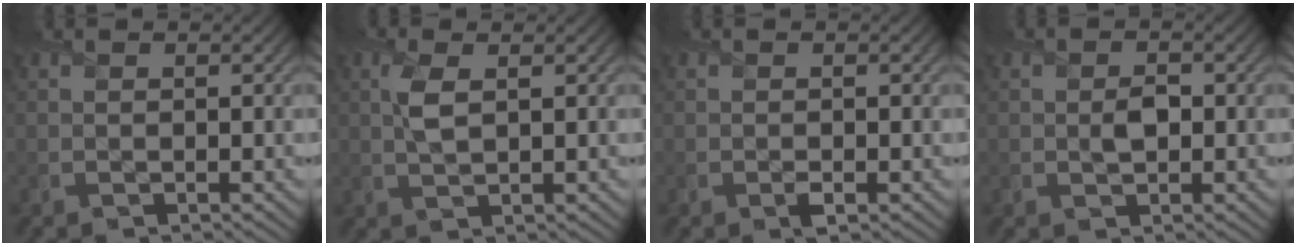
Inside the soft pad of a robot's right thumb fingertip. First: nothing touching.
{"total": 2.9, "force": [0.8, 1.1, 2.6], "torque": [-0.063, 0.000, 0.018]}
{"total": 0.8, "force": [-0.4, 0.3, 0.7], "torque": [-0.009, -0.007, -0.007]}
{"total": 1.8, "force": [-0.1, 1.2, 1.4], "torque": [-0.023, -0.004, 0.000]}